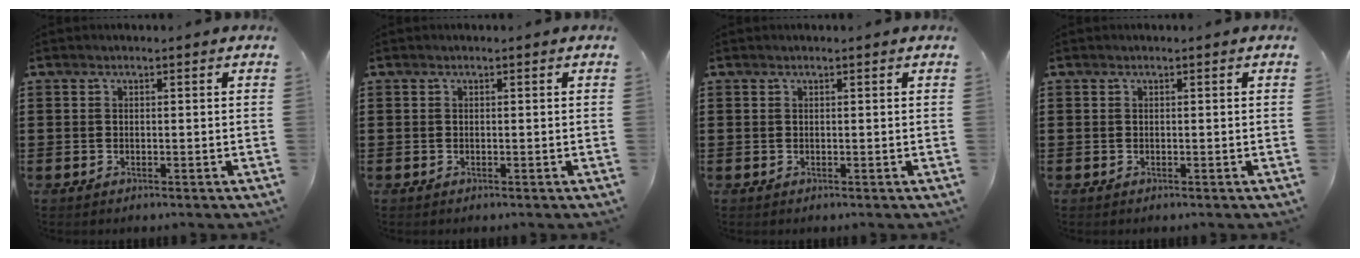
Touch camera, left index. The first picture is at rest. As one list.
[{"total": 0.0}, {"total": 0.0}, {"total": 0.0}]